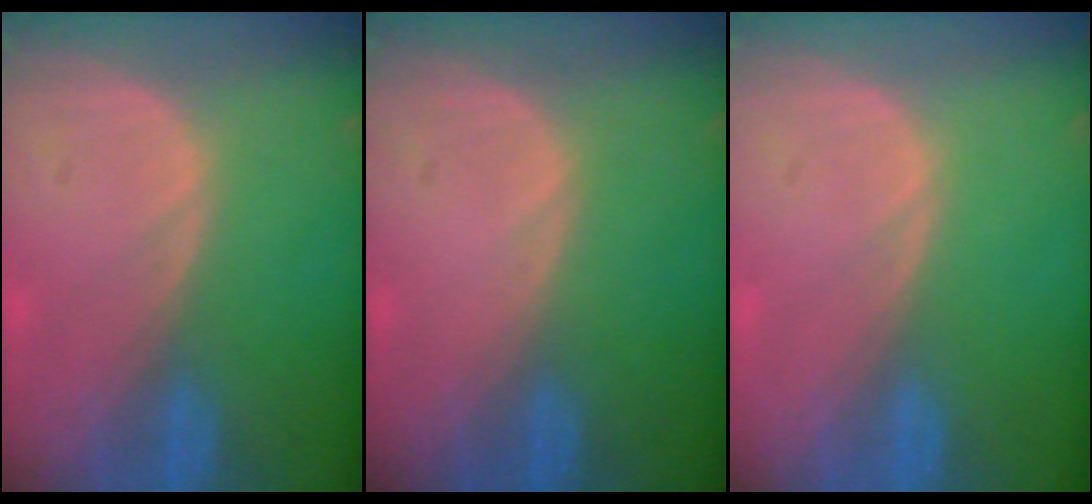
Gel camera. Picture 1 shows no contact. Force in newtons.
{"total": 0.0}
{"total": 0.0}